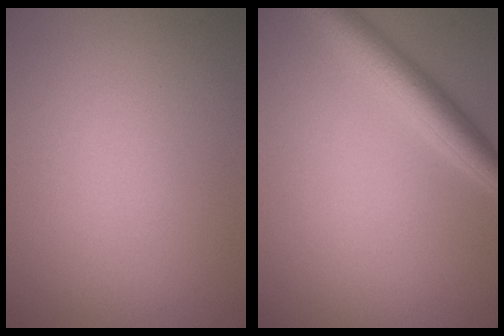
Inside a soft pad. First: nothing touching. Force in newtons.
{"total": 4.1, "press": 4.1, "slide": 0.2}